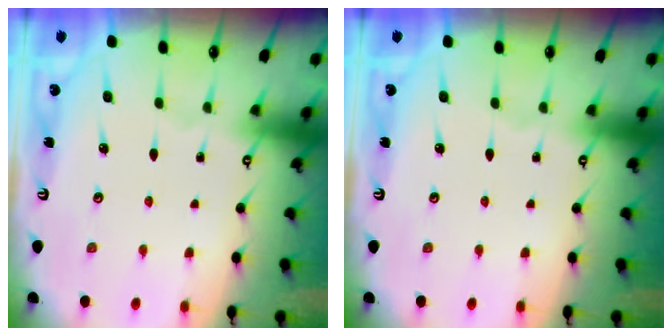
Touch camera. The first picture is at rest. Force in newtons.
{"total": 0.0}